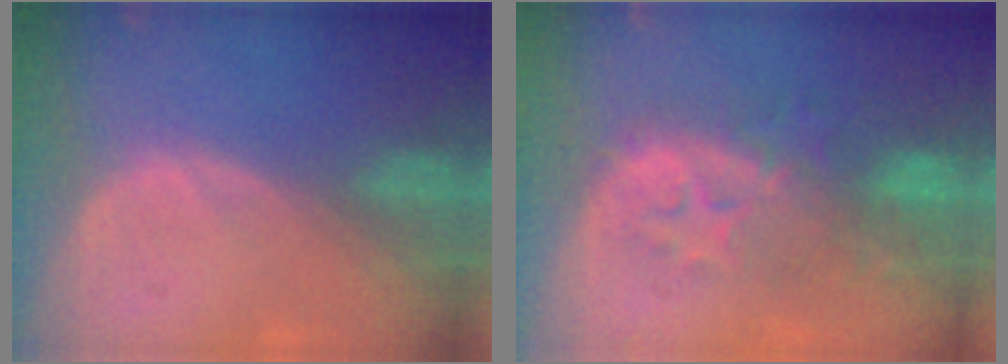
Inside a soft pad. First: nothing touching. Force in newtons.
{"total": 9.4, "press": 8.7, "slide": 3.5}